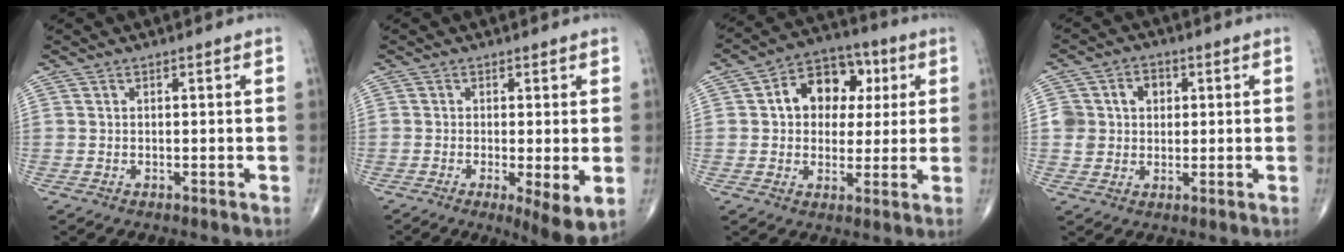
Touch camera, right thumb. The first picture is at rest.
{"total": 6.7, "force": [-1.5, 1.5, 6.4], "torque": [-0.101, -0.022, -0.025]}
{"total": 12.8, "force": [2.9, 9.6, 8.0], "torque": [-0.075, 0.014, 0.038]}
{"total": 6.7, "force": [1.6, 5.8, 3.0], "torque": [-0.016, 0.001, 0.027]}